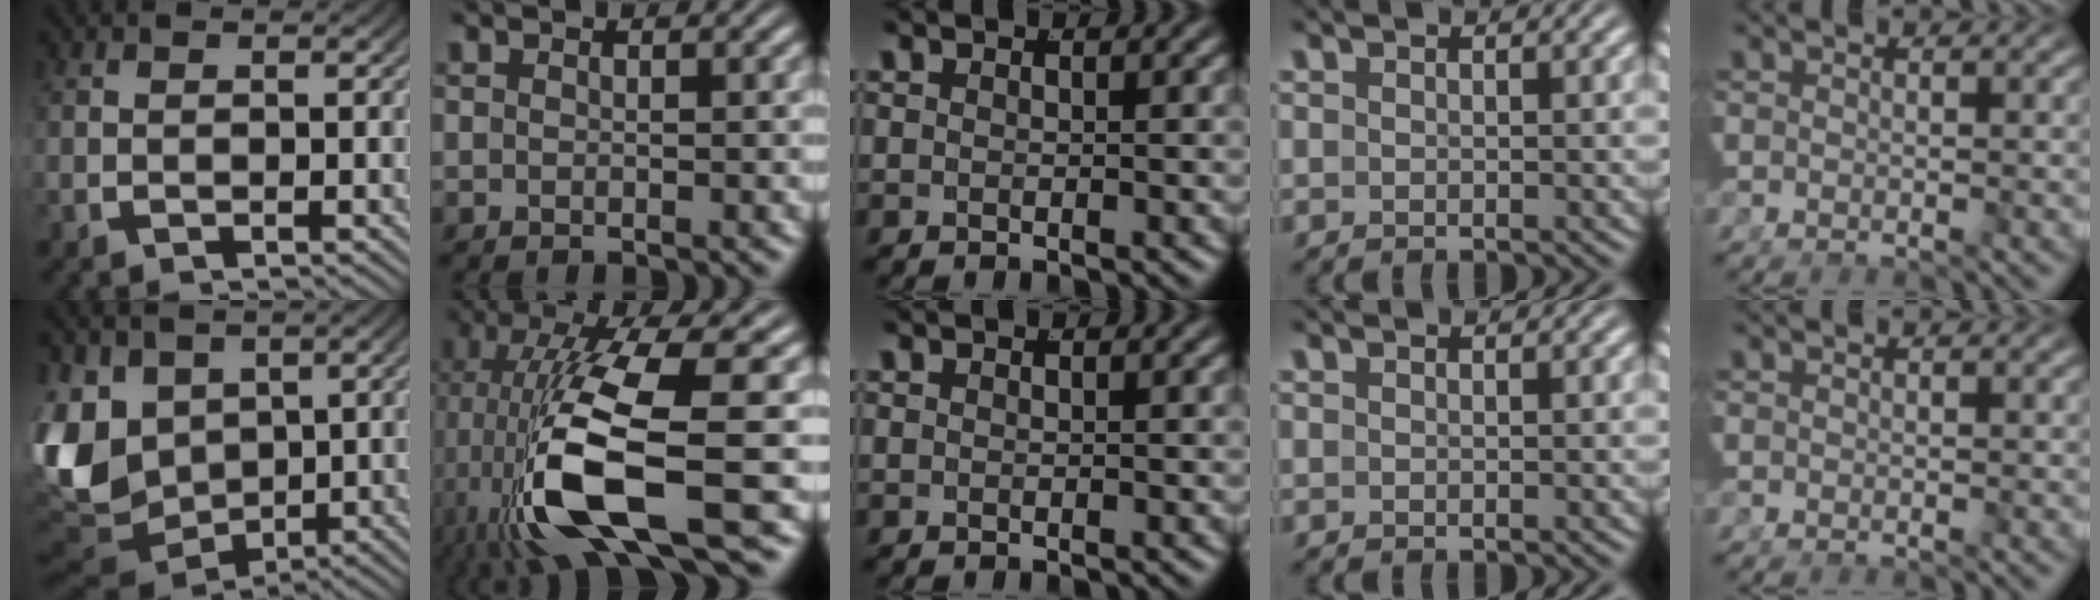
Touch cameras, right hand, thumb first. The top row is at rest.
{"thumb": {"total": 12.0, "force": [-1.3, 9.4, 7.3], "torque": [-0.208, -0.059, 0.008]}, "index": {"total": 12.8, "force": [-1.5, 5.0, 11.7], "torque": [-0.236, -0.022, -0.002]}}